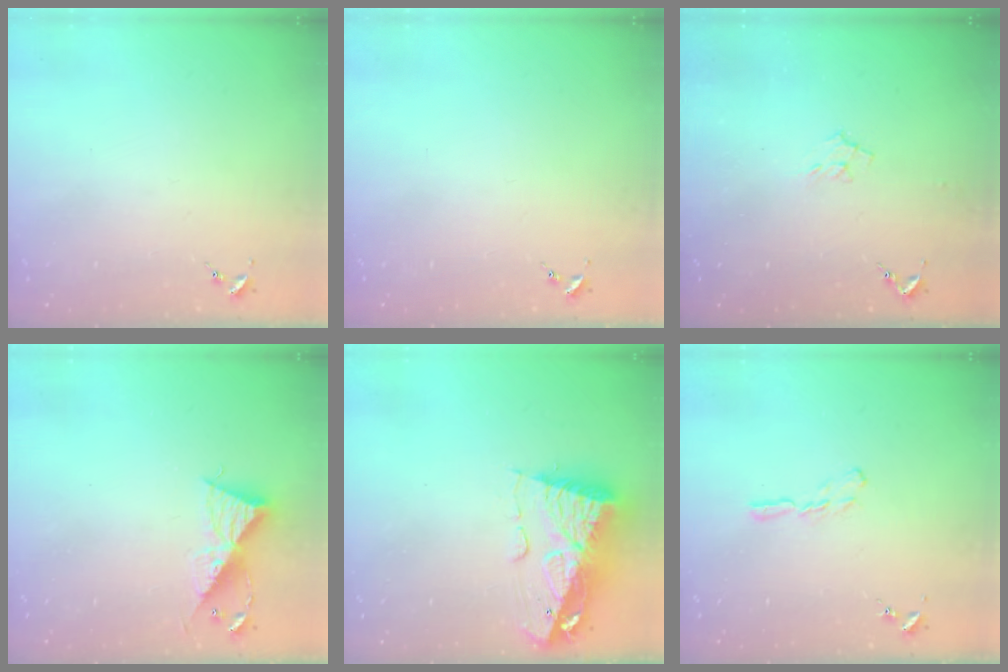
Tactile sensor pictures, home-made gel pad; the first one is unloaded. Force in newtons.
{"total": 0.0}
{"total": 6.2, "press": 6.1, "slide": 0.9}
{"total": 9.3, "press": 9.3, "slide": 0.7}
{"total": 12.6, "press": 12.5, "slide": 1.4}
{"total": 5.6, "press": 5.5, "slide": 0.4}